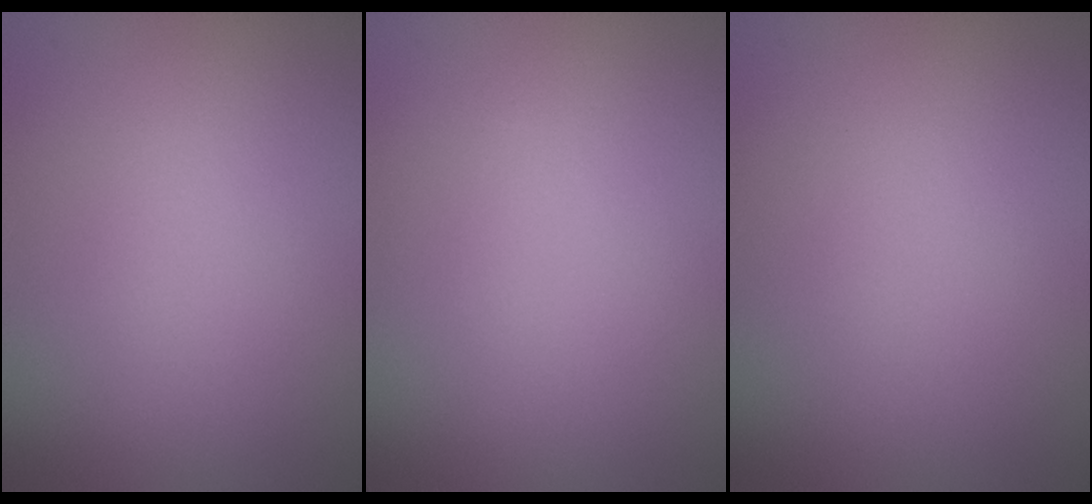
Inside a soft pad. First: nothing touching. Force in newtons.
{"total": 0.0}
{"total": 0.0}